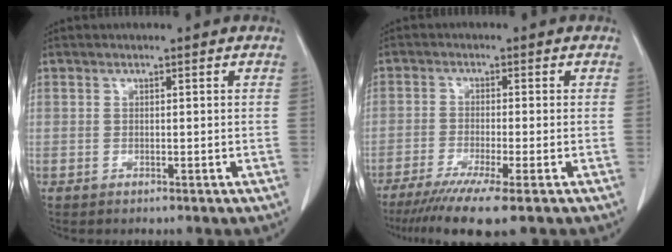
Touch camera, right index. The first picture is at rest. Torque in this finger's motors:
{"motor_torque": [1.11, -1.03, 0.44, 0.12]}